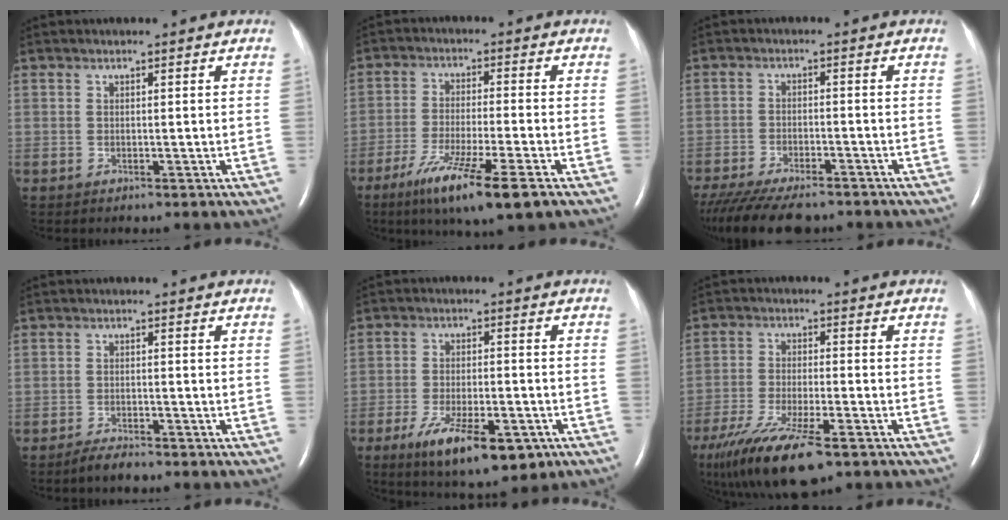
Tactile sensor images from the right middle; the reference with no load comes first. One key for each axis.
{"total": 11.4, "fx": -6.6, "fy": 0.0, "fz": 9.3, "tx": -0.170, "ty": -0.034, "tz": -0.111}
{"total": 13.8, "fx": -11.6, "fy": 3.6, "fz": 6.6, "tx": -0.133, "ty": -0.024, "tz": -0.176}
{"total": 2.7, "fx": -2.3, "fy": 0.4, "fz": 1.2, "tx": -0.034, "ty": -0.006, "tz": -0.040}
{"total": 13.0, "fx": -7.3, "fy": 4.7, "fz": 9.7, "tx": -0.154, "ty": -0.013, "tz": -0.106}
{"total": 15.9, "fx": -10.9, "fy": 3.4, "fz": 11.1, "tx": -0.226, "ty": -0.042, "tz": -0.186}